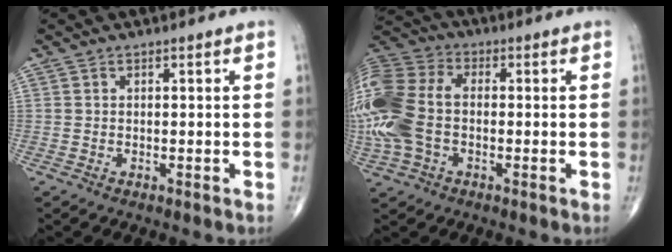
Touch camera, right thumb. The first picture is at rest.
{"total": 17.9, "force": [-1.9, 11.8, 13.4], "torque": [-0.339, 0.023, -0.038]}